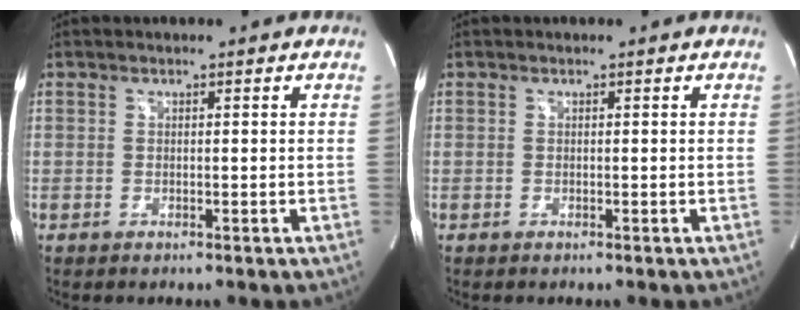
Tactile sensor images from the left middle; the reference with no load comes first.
{"total": 0.0}